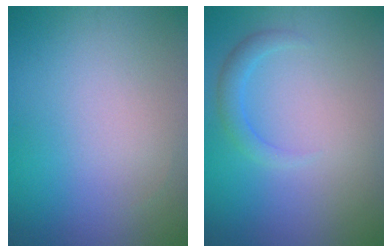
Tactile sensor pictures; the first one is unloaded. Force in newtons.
{"total": 1.6, "press": 1.6, "slide": 0.1}